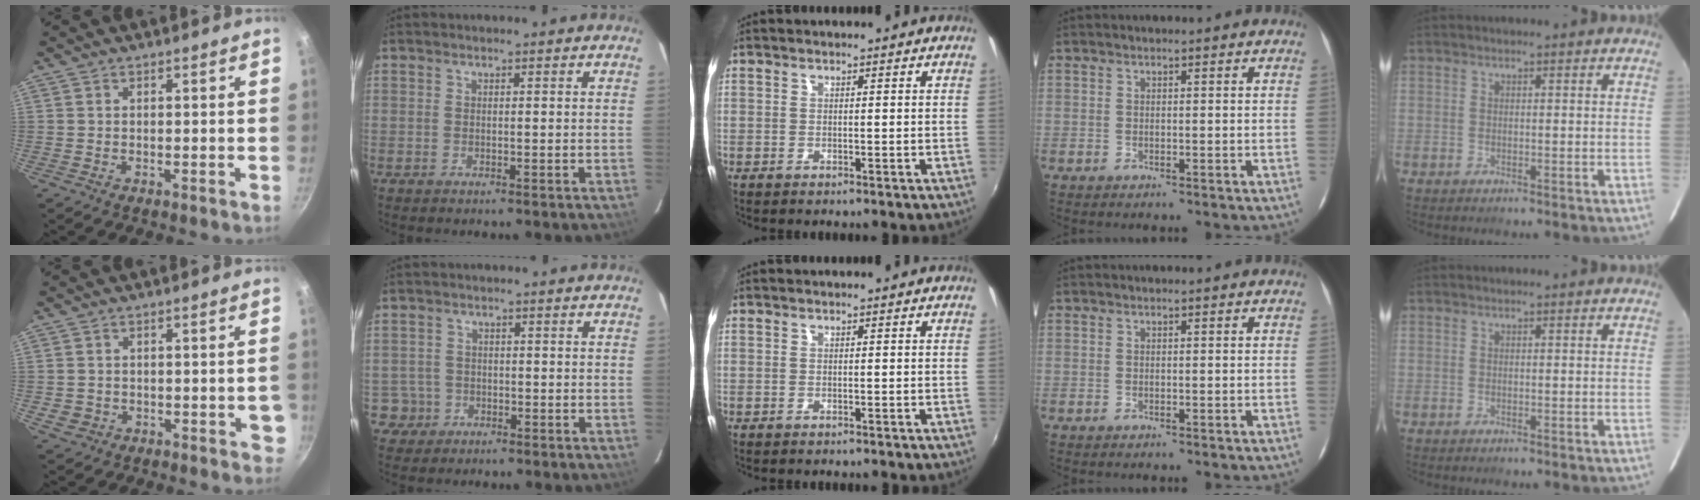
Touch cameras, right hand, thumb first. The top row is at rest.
{"thumb": {"total": 5.4, "force": [-1.4, 3.9, 3.5], "torque": [-0.029, 0.012, -0.014]}, "index": {"total": 4.0, "force": [-1.3, 3.7, -0.1], "torque": [-0.003, 0.021, -0.021]}}